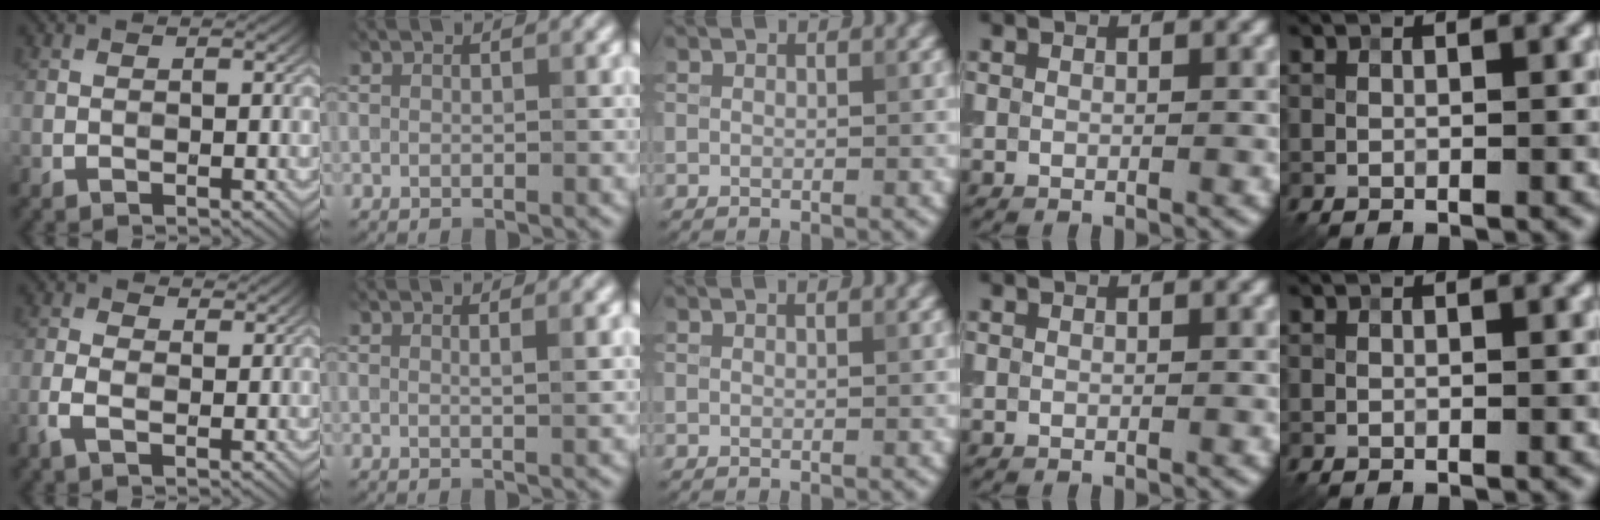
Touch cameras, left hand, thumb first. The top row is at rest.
{"thumb": {"total": 3.2, "force": [0.0, 1.9, 2.5], "torque": [-0.066, 0.005, -0.006]}, "index": {"total": 1.0, "force": [0.5, -0.1, 0.9], "torque": [-0.015, 0.003, 0.007]}}